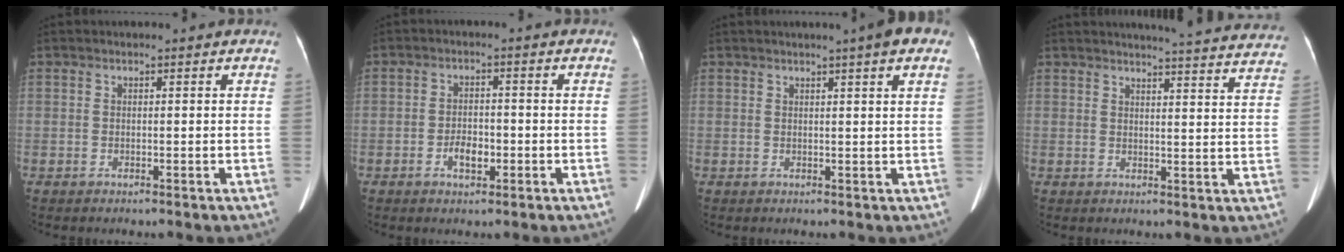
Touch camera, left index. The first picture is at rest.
{"total": 3.4, "force": [-1.4, 1.7, 2.5], "torque": [-0.046, 0.004, -0.022]}
{"total": 4.8, "force": [3.0, 0.0, 3.8], "torque": [-0.048, 0.012, 0.030]}
{"total": 21.5, "force": [20.8, 1.0, 5.5], "torque": [-0.060, -0.076, 0.222]}